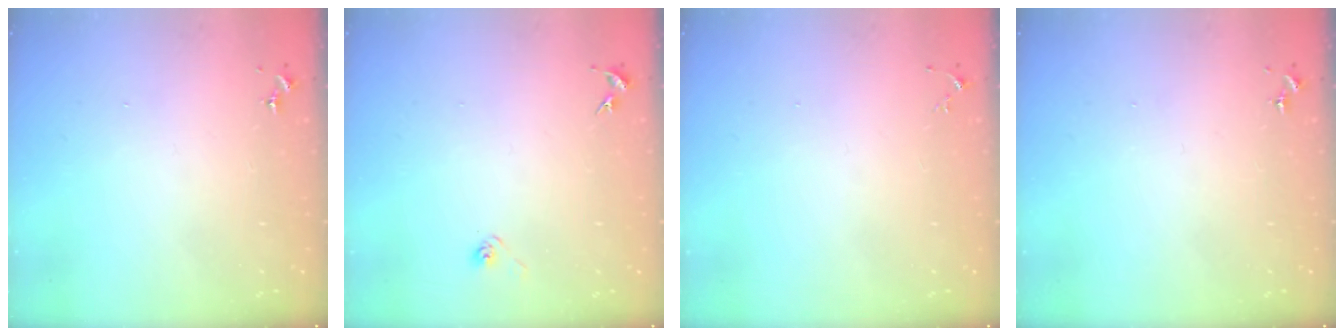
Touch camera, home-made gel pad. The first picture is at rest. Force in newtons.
{"total": 3.2, "press": 3.0, "slide": 1.3}
{"total": 4.1, "press": 4.0, "slide": 0.5}
{"total": 0.0}